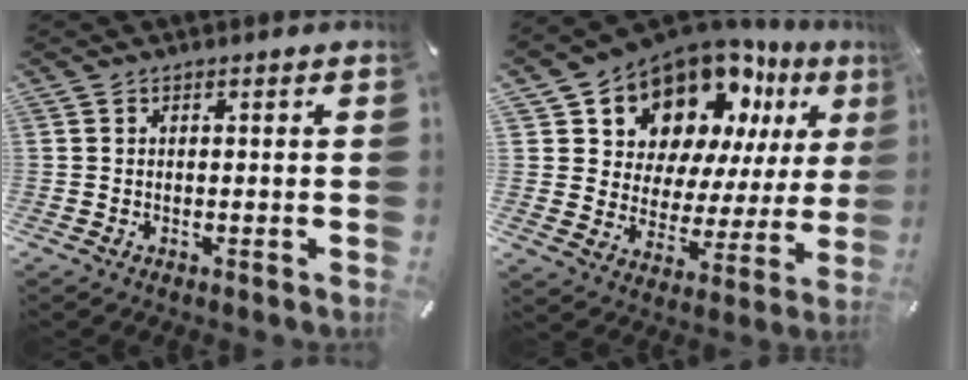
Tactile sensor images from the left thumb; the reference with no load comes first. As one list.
[{"total": 13.9, "force": [10.8, 7.9, 3.9], "torque": [-0.077, -0.102, 0.194]}]